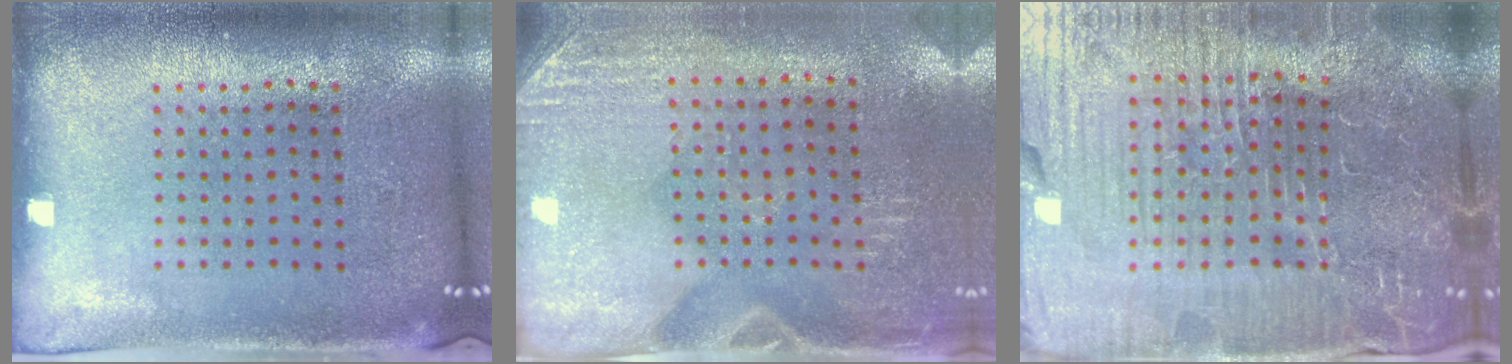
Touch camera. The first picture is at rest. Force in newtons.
{"total": 2.9, "press": 2.6, "slide": 1.2}
{"total": 6.9, "press": 6.3, "slide": 2.8}